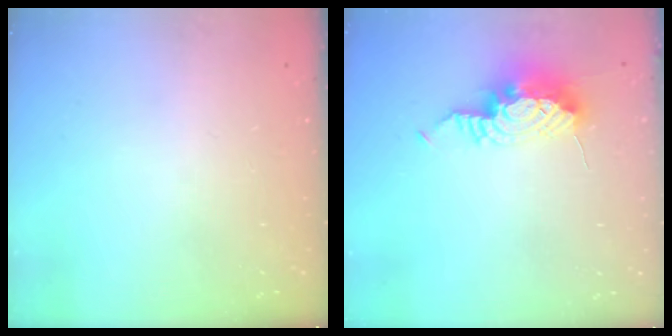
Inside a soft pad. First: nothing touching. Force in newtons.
{"total": 15.8, "press": 12.2, "slide": 10.0}